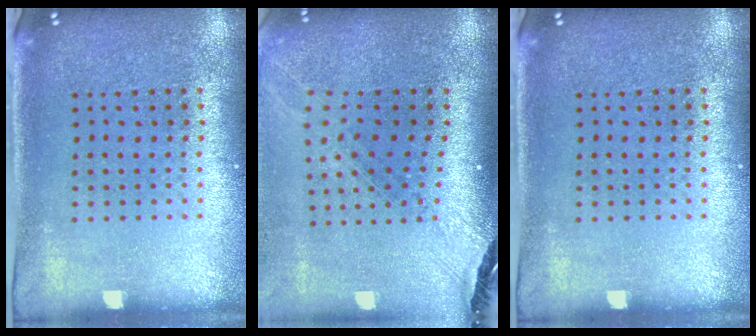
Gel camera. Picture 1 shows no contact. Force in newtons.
{"total": 1.8, "press": 1.6, "slide": 0.9}
{"total": 0.0}